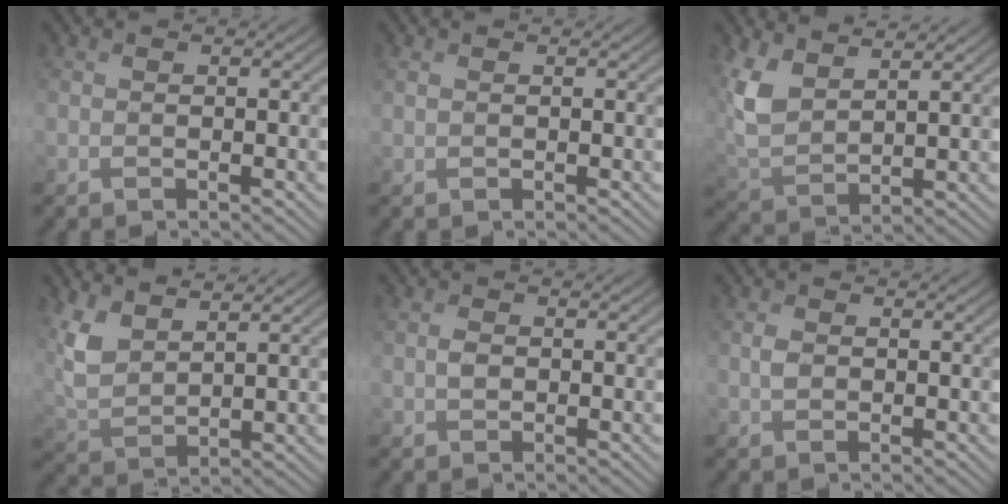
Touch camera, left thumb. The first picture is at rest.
{"total": 0.8, "force": [0.7, -0.2, 0.2], "torque": [-0.004, 0.007, 0.015]}
{"total": 7.2, "force": [4.8, 2.8, 4.5], "torque": [-0.121, 0.006, 0.101]}
{"total": 6.5, "force": [4.8, 2.2, 3.7], "torque": [-0.100, 0.005, 0.103]}
{"total": 1.0, "force": [0.6, 0.5, 0.6], "torque": [-0.012, 0.005, 0.008]}
{"total": 1.2, "force": [0.7, 0.7, 0.8], "torque": [-0.018, 0.005, 0.012]}